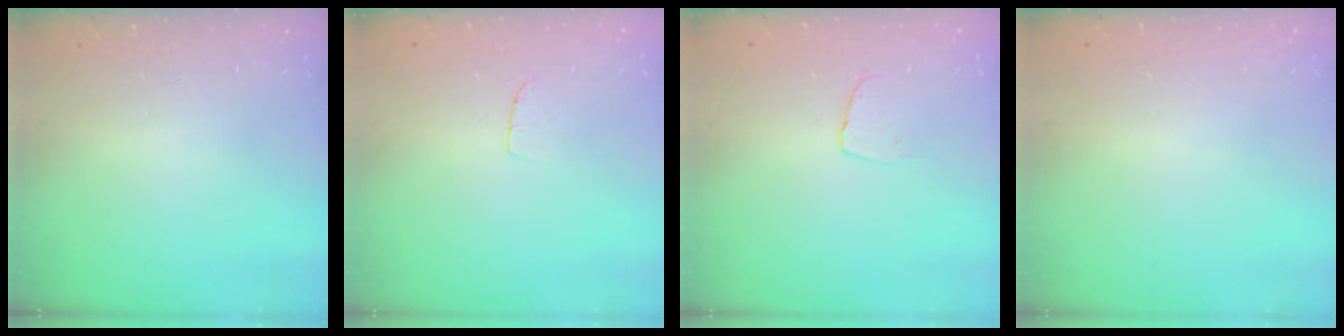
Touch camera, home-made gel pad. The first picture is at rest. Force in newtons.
{"total": 4.1, "press": 4.0, "slide": 0.2}
{"total": 4.3, "press": 4.3, "slide": 0.3}
{"total": 0.0}